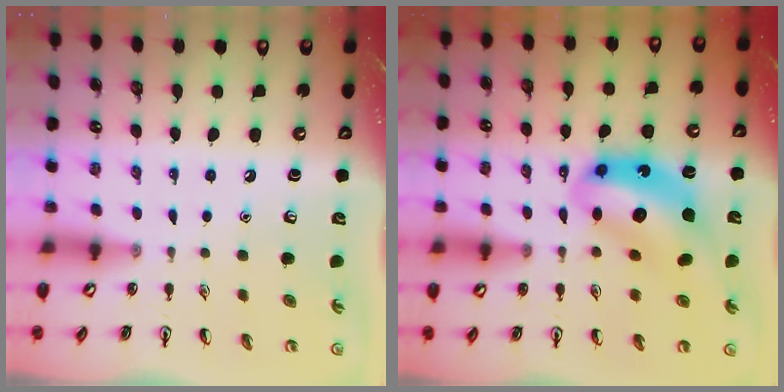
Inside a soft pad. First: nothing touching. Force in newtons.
{"total": 11.5, "press": 10.8, "slide": 3.7}